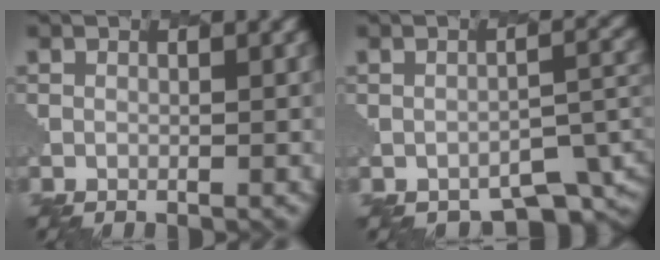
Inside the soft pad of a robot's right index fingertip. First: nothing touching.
{"total": 2.1, "force": [-1.9, 0.7, 0.3], "torque": [-0.004, -0.001, -0.030]}